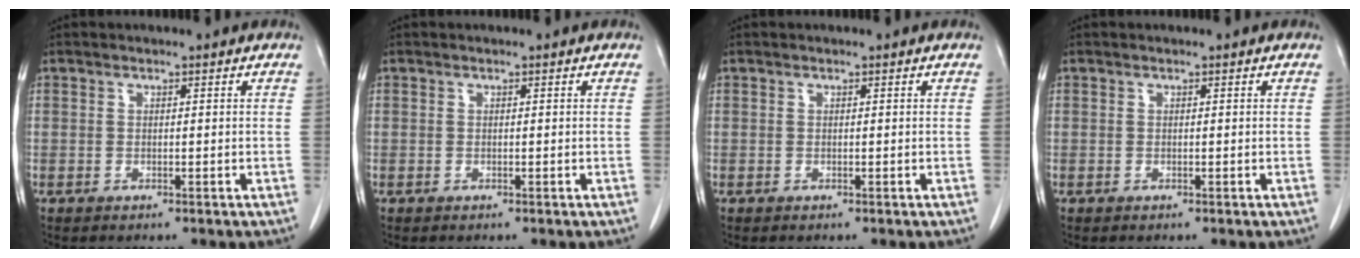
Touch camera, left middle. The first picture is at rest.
{"total": 0.0}
{"total": 0.0}
{"total": 0.0}